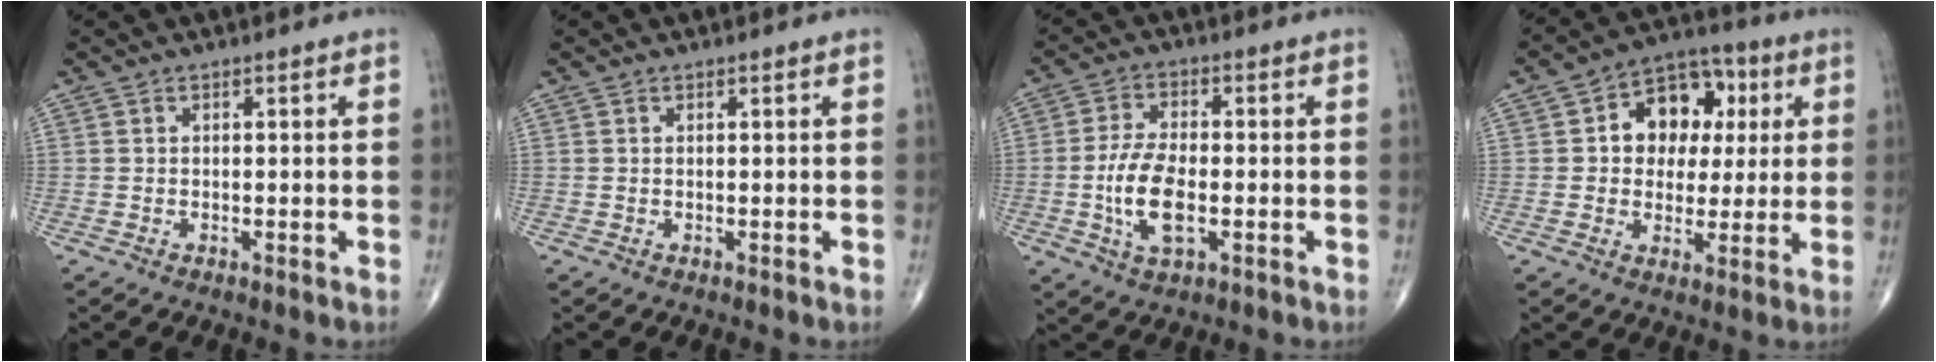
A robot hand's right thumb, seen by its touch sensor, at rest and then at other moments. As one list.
[{"total": 0.0}, {"total": 9.4, "force": [-1.8, 4.3, 8.2], "torque": [-0.163, 0.005, -0.034]}, {"total": 12.7, "force": [2.6, 9.5, 7.9], "torque": [-0.062, 0.013, 0.033]}]